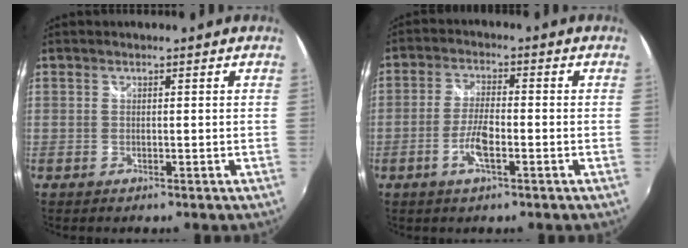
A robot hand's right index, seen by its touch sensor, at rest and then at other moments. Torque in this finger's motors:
{"motor_torque": [0.16, 0.06, 0.09, 0.03]}